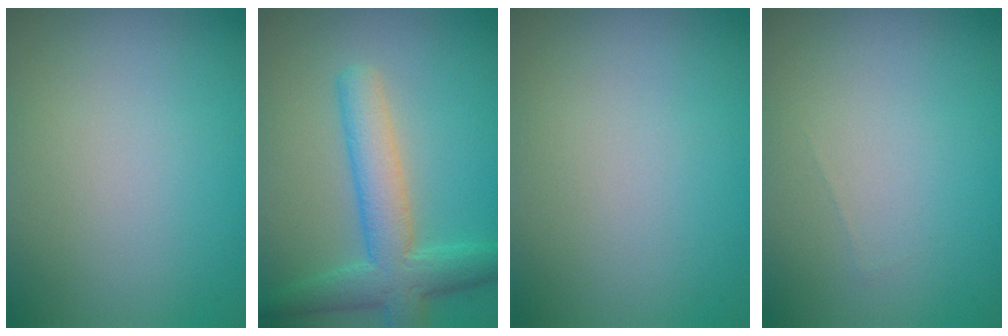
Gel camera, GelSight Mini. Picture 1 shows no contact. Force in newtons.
{"total": 5.6, "press": 5.6, "slide": 0.2}
{"total": 0.0}
{"total": 0.0}